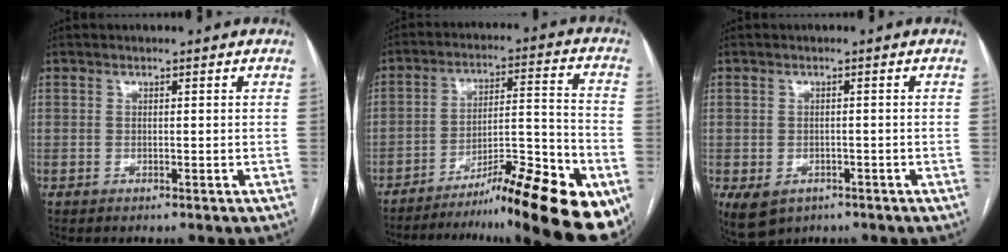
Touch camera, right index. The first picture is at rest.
{"total": 20.4, "force": [-14.3, 1.0, 14.5], "torque": [-0.147, 0.020, -0.225]}
{"total": 5.6, "force": [-3.1, 4.0, 2.5], "torque": [-0.045, -0.001, -0.036]}